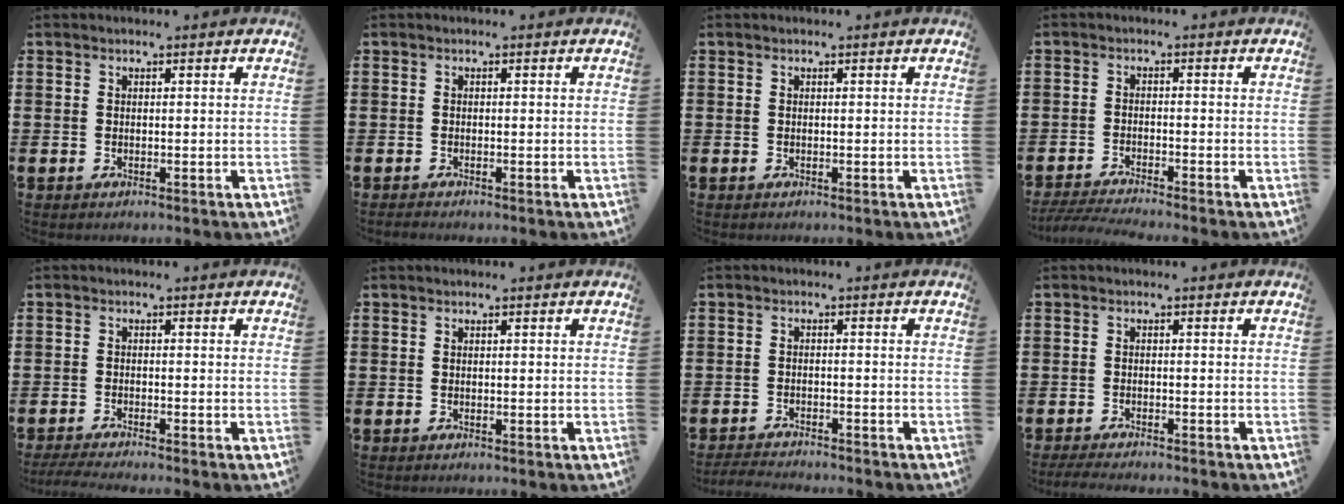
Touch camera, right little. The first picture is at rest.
{"total": 0.0}
{"total": 0.0}
{"total": 2.1, "force": [-1.9, -0.1, 0.8], "torque": [-0.011, 0.001, -0.037]}
{"total": 1.7, "force": [-1.4, 0.0, 1.0], "torque": [-0.014, 0.001, -0.026]}
{"total": 0.0}
{"total": 2.2, "force": [-2.2, 0.0, 0.2], "torque": [-0.005, 0.004, -0.047]}
{"total": 1.6, "force": [-1.4, 0.0, 0.7], "torque": [-0.012, 0.002, -0.028]}